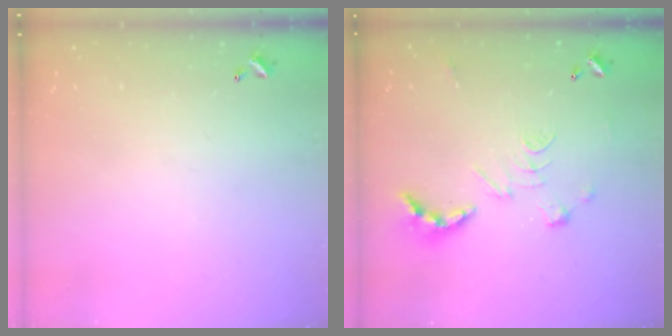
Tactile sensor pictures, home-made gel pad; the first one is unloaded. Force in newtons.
{"total": 2.5, "press": 2.0, "slide": 1.5}